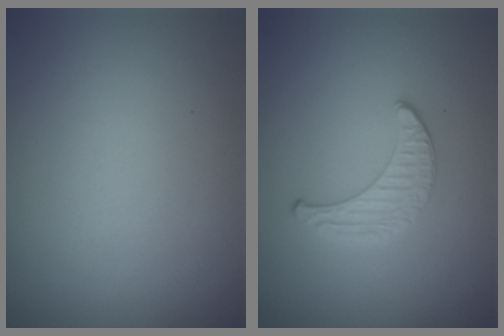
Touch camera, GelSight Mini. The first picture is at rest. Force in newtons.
{"total": 1.3, "press": 1.3, "slide": 0.2}